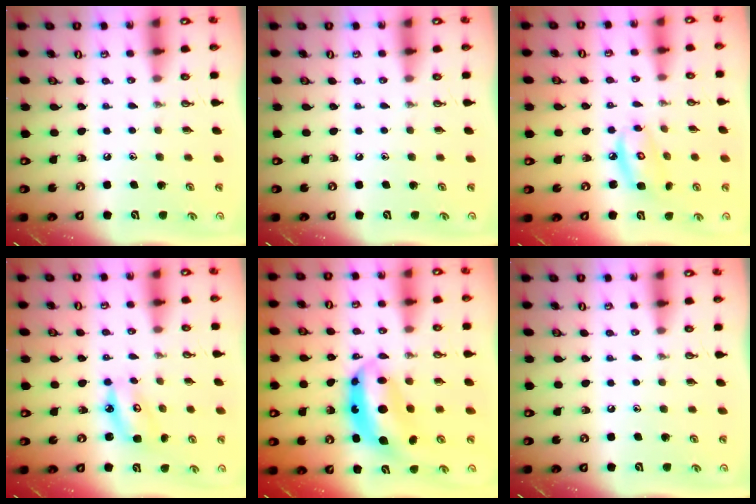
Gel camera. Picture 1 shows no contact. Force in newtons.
{"total": 0.0}
{"total": 7.3, "press": 7.3, "slide": 0.5}
{"total": 5.8, "press": 5.8, "slide": 0.4}
{"total": 10.5, "press": 10.5, "slide": 0.9}
{"total": 0.0}